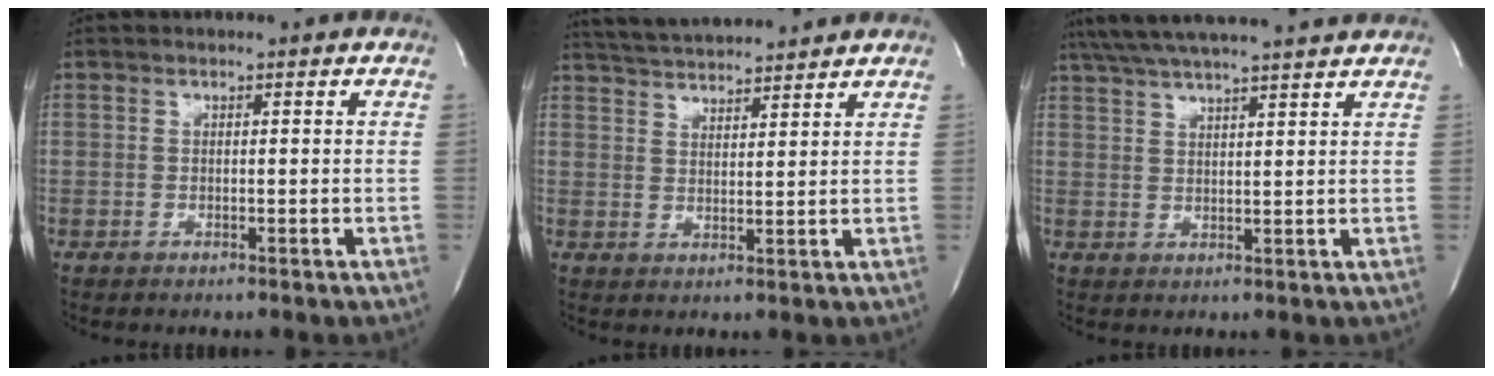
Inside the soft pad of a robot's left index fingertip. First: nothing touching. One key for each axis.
{"total": 10.2, "fx": 9.7, "fy": 0.6, "fz": 3.1, "tx": -0.065, "ty": 0.024, "tz": 0.156}
{"total": 16.0, "fx": 14.3, "fy": 0.6, "fz": 7.2, "tx": -0.132, "ty": 0.039, "tz": 0.209}